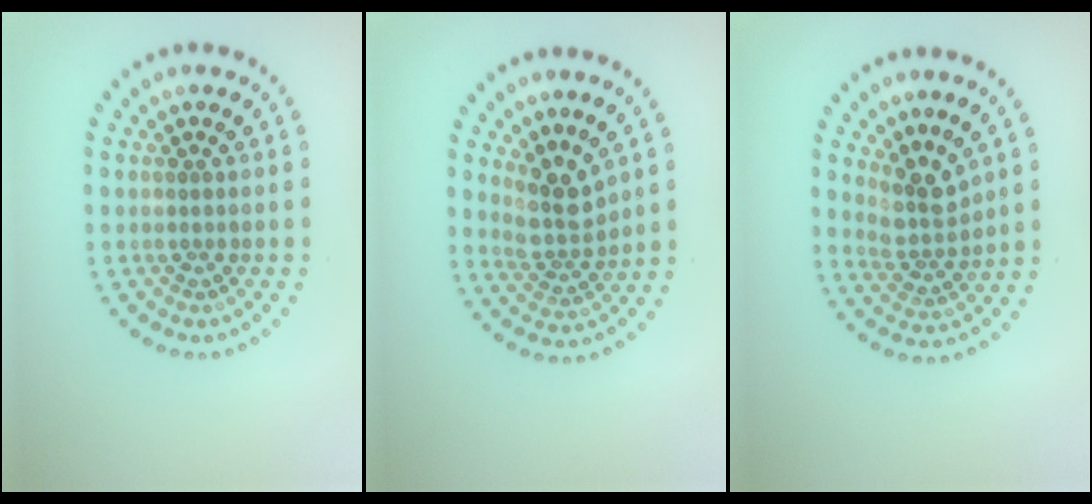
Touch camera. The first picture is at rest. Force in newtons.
{"total": 3.0, "press": 2.4, "slide": 1.8}
{"total": 3.1, "press": 2.2, "slide": 2.2}